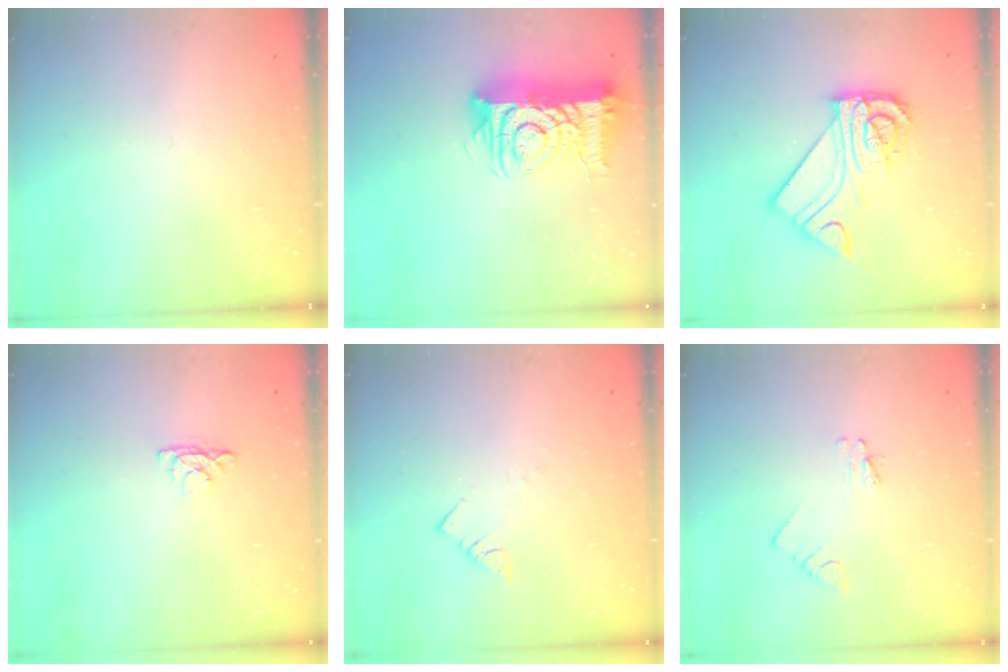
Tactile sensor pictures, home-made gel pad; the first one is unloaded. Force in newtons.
{"total": 15.4, "press": 15.4, "slide": 1.3}
{"total": 13.6, "press": 13.6, "slide": 0.7}
{"total": 4.0, "press": 4.0, "slide": 0.5}
{"total": 3.4, "press": 3.3, "slide": 0.4}
{"total": 1.6, "press": 1.6, "slide": 0.2}